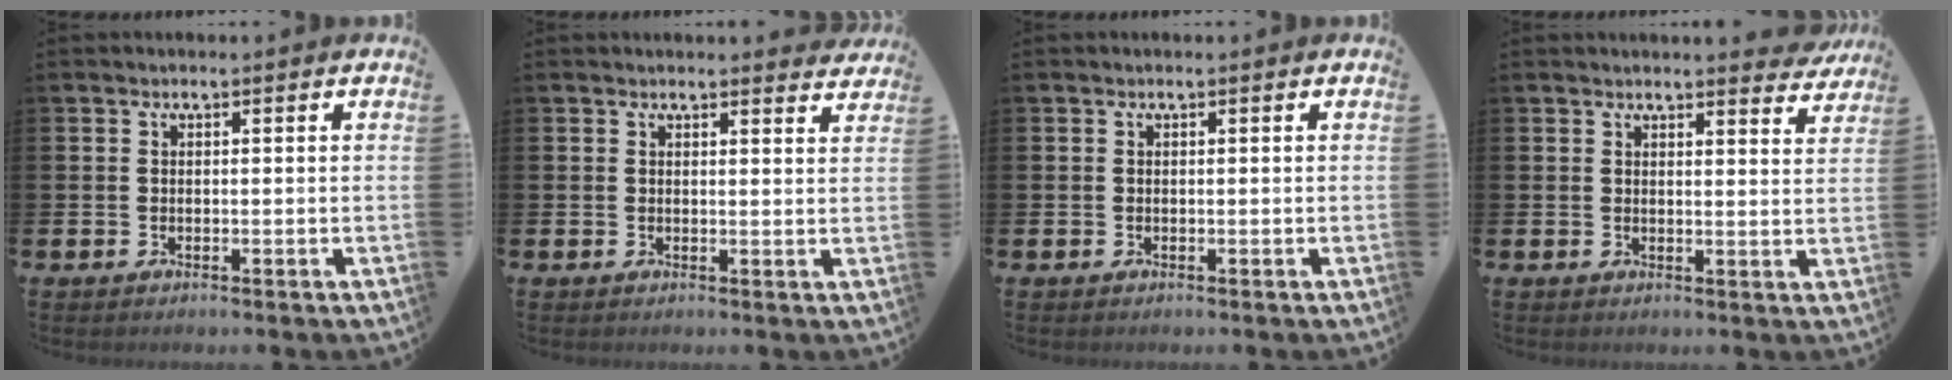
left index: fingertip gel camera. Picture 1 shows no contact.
{"total": 2.0, "force": [2.0, 0.2, 0.0], "torque": [0.009, -0.013, 0.033]}
{"total": 0.0}
{"total": 3.1, "force": [3.1, 0.0, 0.1], "torque": [0.004, -0.019, 0.053]}